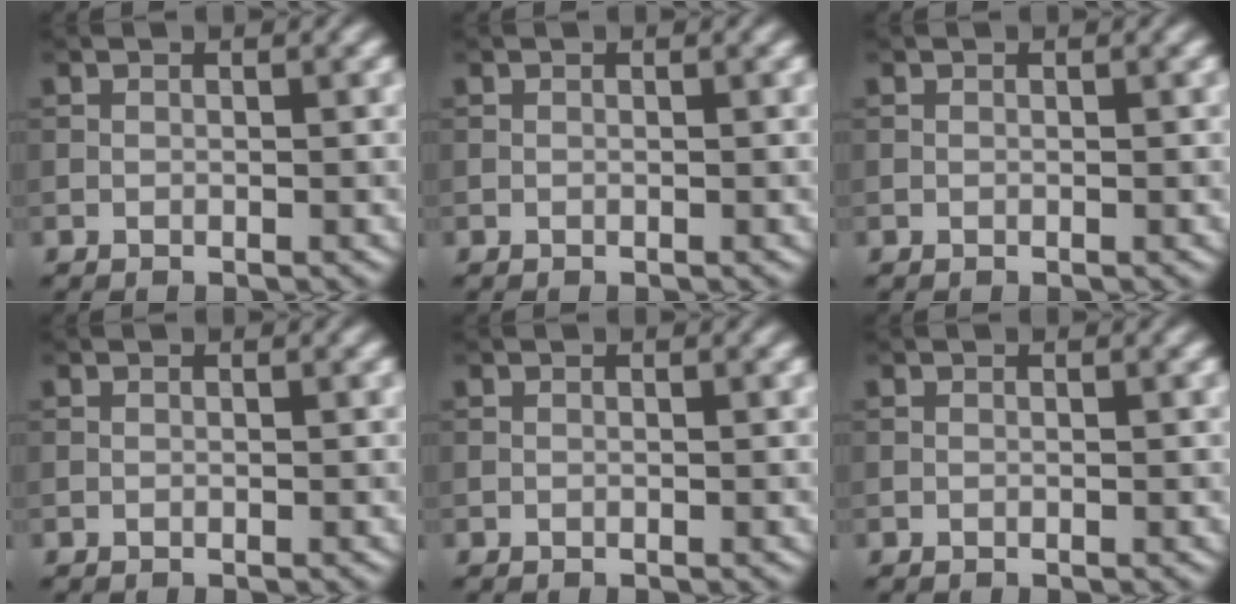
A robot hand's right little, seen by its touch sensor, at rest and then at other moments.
{"total": 0.0}
{"total": 0.0}
{"total": 0.0}
{"total": 0.0}
{"total": 0.0}